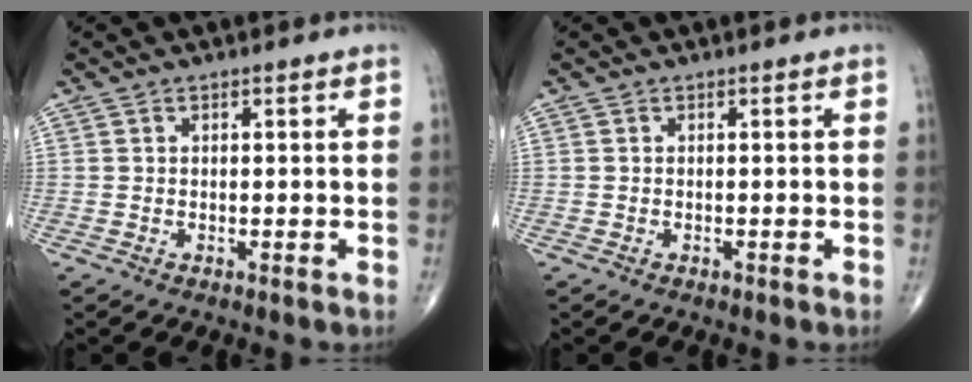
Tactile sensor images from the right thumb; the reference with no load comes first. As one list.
[{"total": 0.0}]